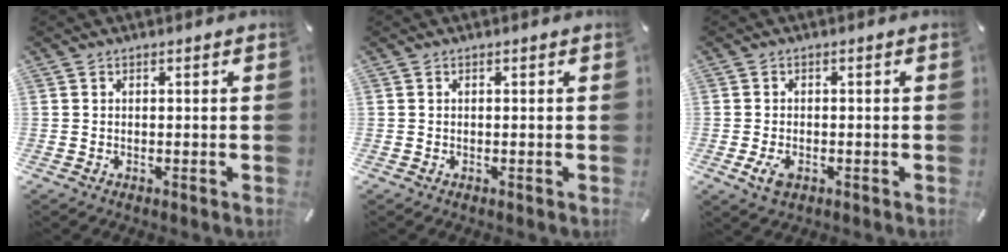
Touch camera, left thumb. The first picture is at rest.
{"total": 0.0}
{"total": 3.2, "force": [-1.3, 2.2, 2.0], "torque": [-0.055, -0.002, -0.028]}